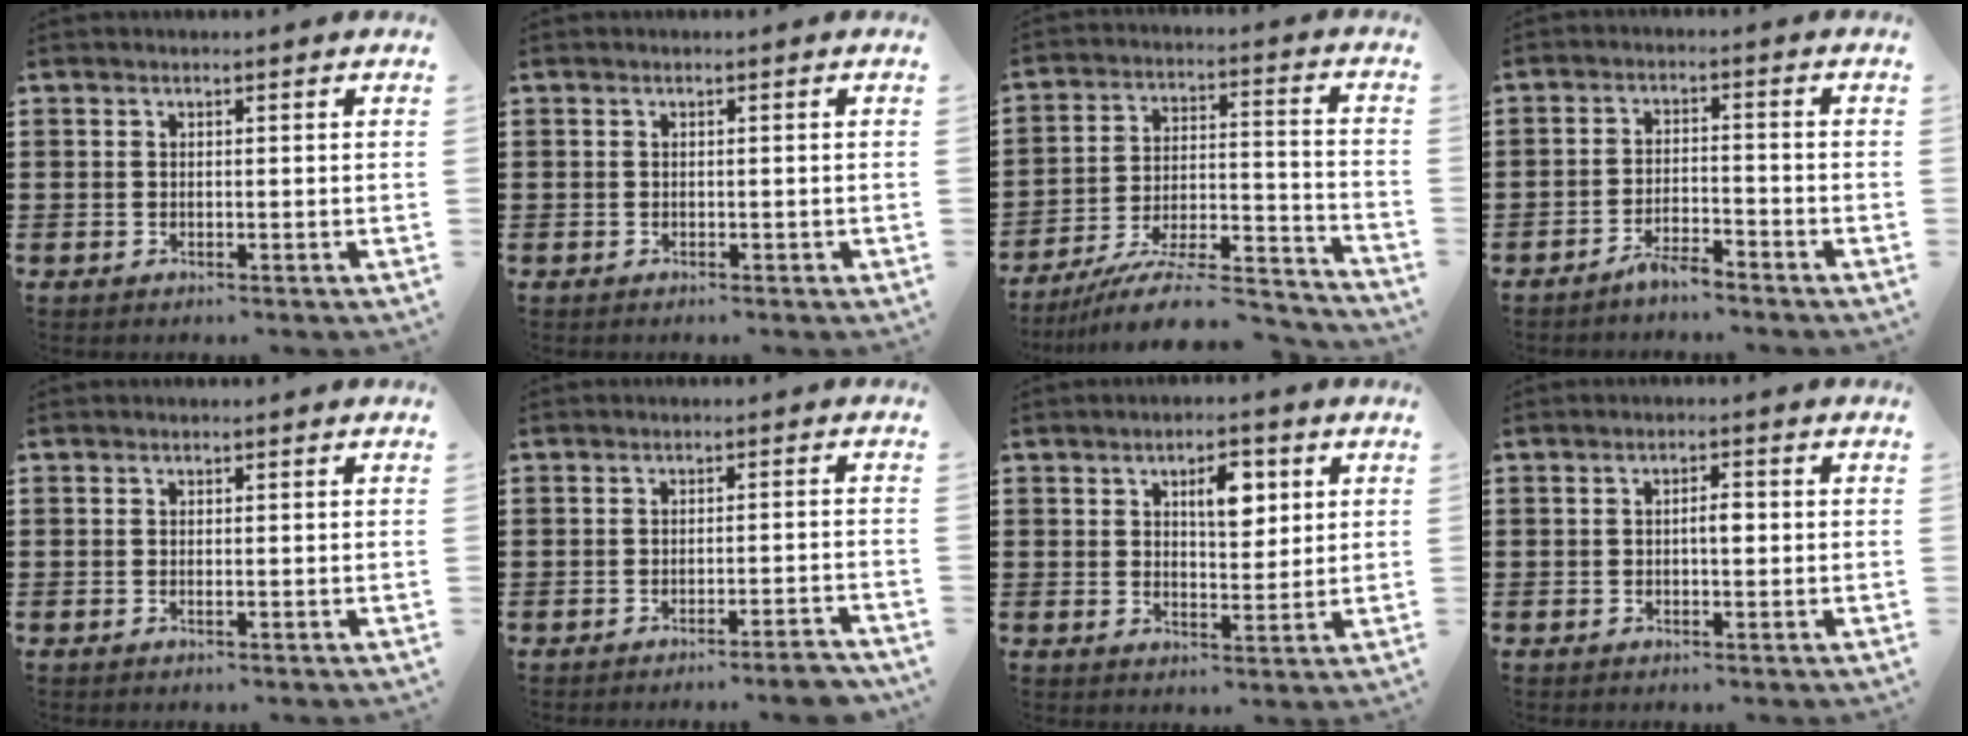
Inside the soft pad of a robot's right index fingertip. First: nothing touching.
{"total": 0.0}
{"total": 10.8, "force": [-9.1, 2.1, 5.4], "torque": [-0.086, 0.020, -0.176]}
{"total": 3.1, "force": [-2.9, 0.3, 0.9], "torque": [-0.019, 0.009, -0.058]}
{"total": 0.0}
{"total": 3.1, "force": [-2.7, -0.4, 1.6], "torque": [-0.026, -0.007, -0.051]}
{"total": 5.6, "force": [2.2, 2.7, 4.4], "torque": [-0.063, 0.000, 0.028]}
{"total": 2.3, "force": [-0.1, 0.8, 2.1], "torque": [-0.040, 0.003, -0.004]}